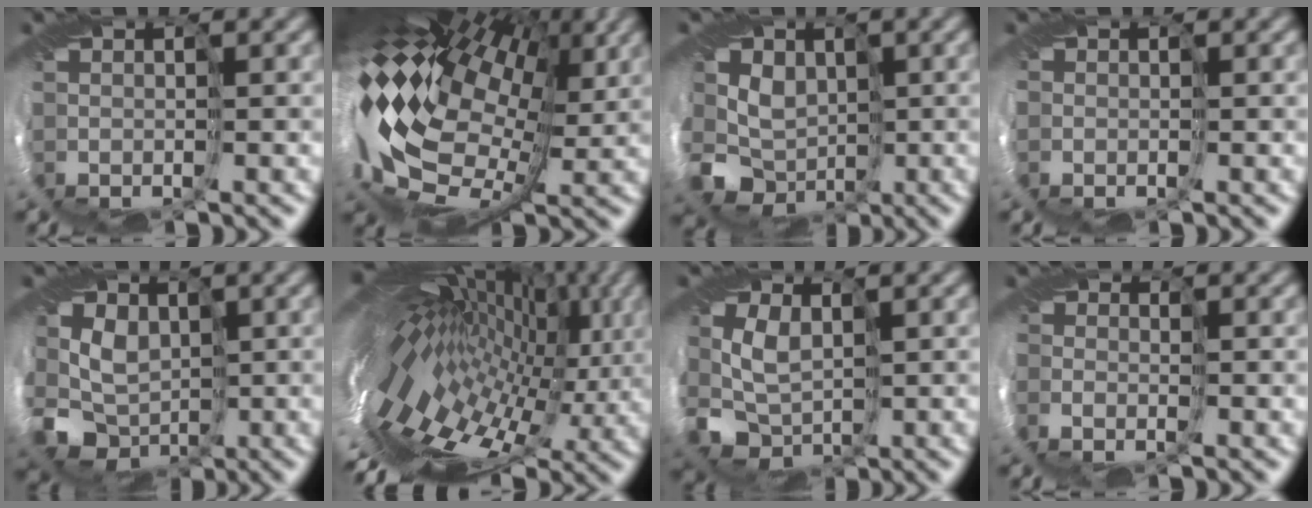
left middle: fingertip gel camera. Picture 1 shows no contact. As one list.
[{"total": 17.2, "force": [3.3, 9.3, 14.0], "torque": [-0.248, -0.011, 0.050]}, {"total": 5.2, "force": [-1.0, 4.9, 1.5], "torque": [-0.019, -0.007, -0.034]}, {"total": 1.1, "force": [-0.1, 1.1, 0.1], "torque": [-0.001, -0.007, -0.004]}, {"total": 4.4, "force": [-0.8, 4.1, 1.6], "torque": [-0.028, -0.019, -0.019]}, {"total": 16.1, "force": [2.3, 7.3, 14.1], "torque": [-0.214, 0.015, 0.058]}, {"total": 2.6, "force": [-0.3, 2.0, 1.6], "torque": [-0.043, -0.012, -0.007]}, {"total": 1.0, "force": [-1.0, 0.4, 0.0], "torque": [0.000, -0.012, -0.023]}]